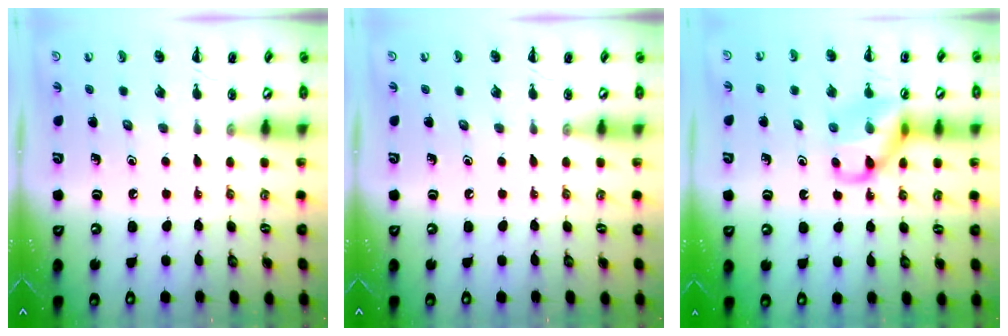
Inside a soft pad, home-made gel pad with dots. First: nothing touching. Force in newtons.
{"total": 0.0}
{"total": 11.1, "press": 11.0, "slide": 1.7}